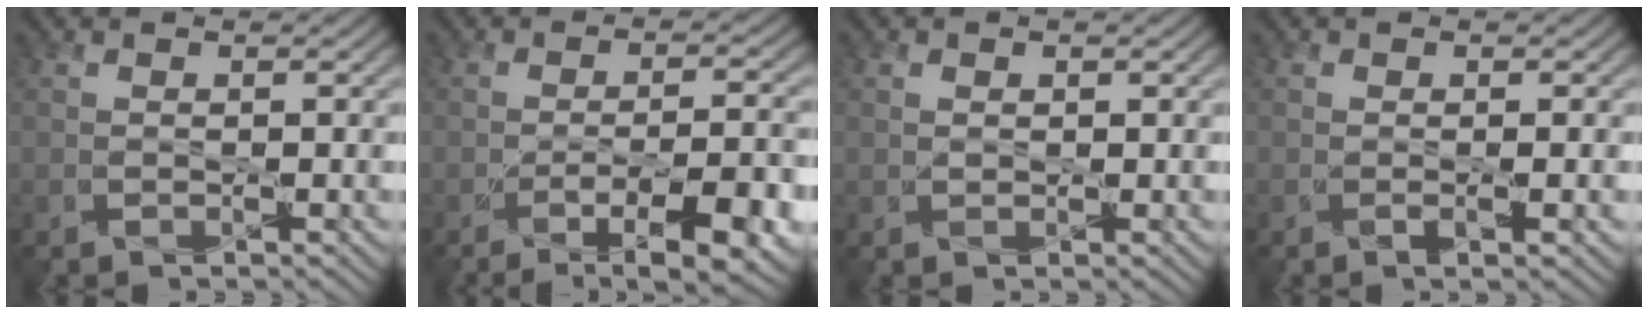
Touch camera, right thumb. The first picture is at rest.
{"total": 9.7, "force": [-5.0, 2.5, 7.8], "torque": [-0.125, -0.006, -0.064]}
{"total": 0.9, "force": [0.3, 0.6, 0.6], "torque": [-0.011, -0.001, 0.007]}
{"total": 1.3, "force": [-0.1, 0.1, 1.3], "torque": [-0.023, -0.002, -0.003]}